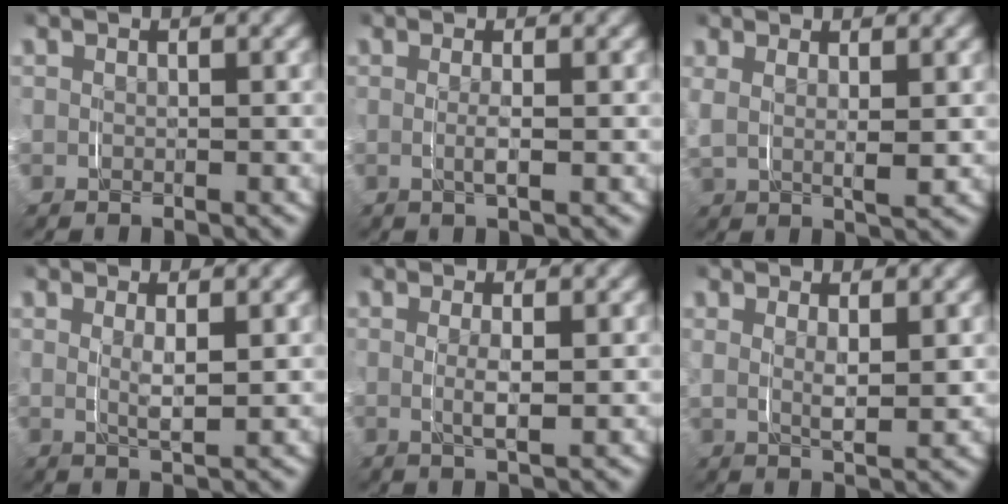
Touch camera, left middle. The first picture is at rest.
{"total": 1.3, "force": [-0.1, -0.2, 1.2], "torque": [-0.024, -0.005, 0.001]}
{"total": 2.8, "force": [1.1, 1.4, 2.1], "torque": [-0.058, -0.007, 0.026]}
{"total": 2.2, "force": [0.7, 0.3, 2.1], "torque": [-0.039, -0.009, 0.017]}
{"total": 1.9, "force": [0.1, 0.0, 1.9], "torque": [-0.034, -0.007, 0.007]}
{"total": 2.4, "force": [1.2, 0.5, 2.0], "torque": [-0.045, -0.011, 0.025]}